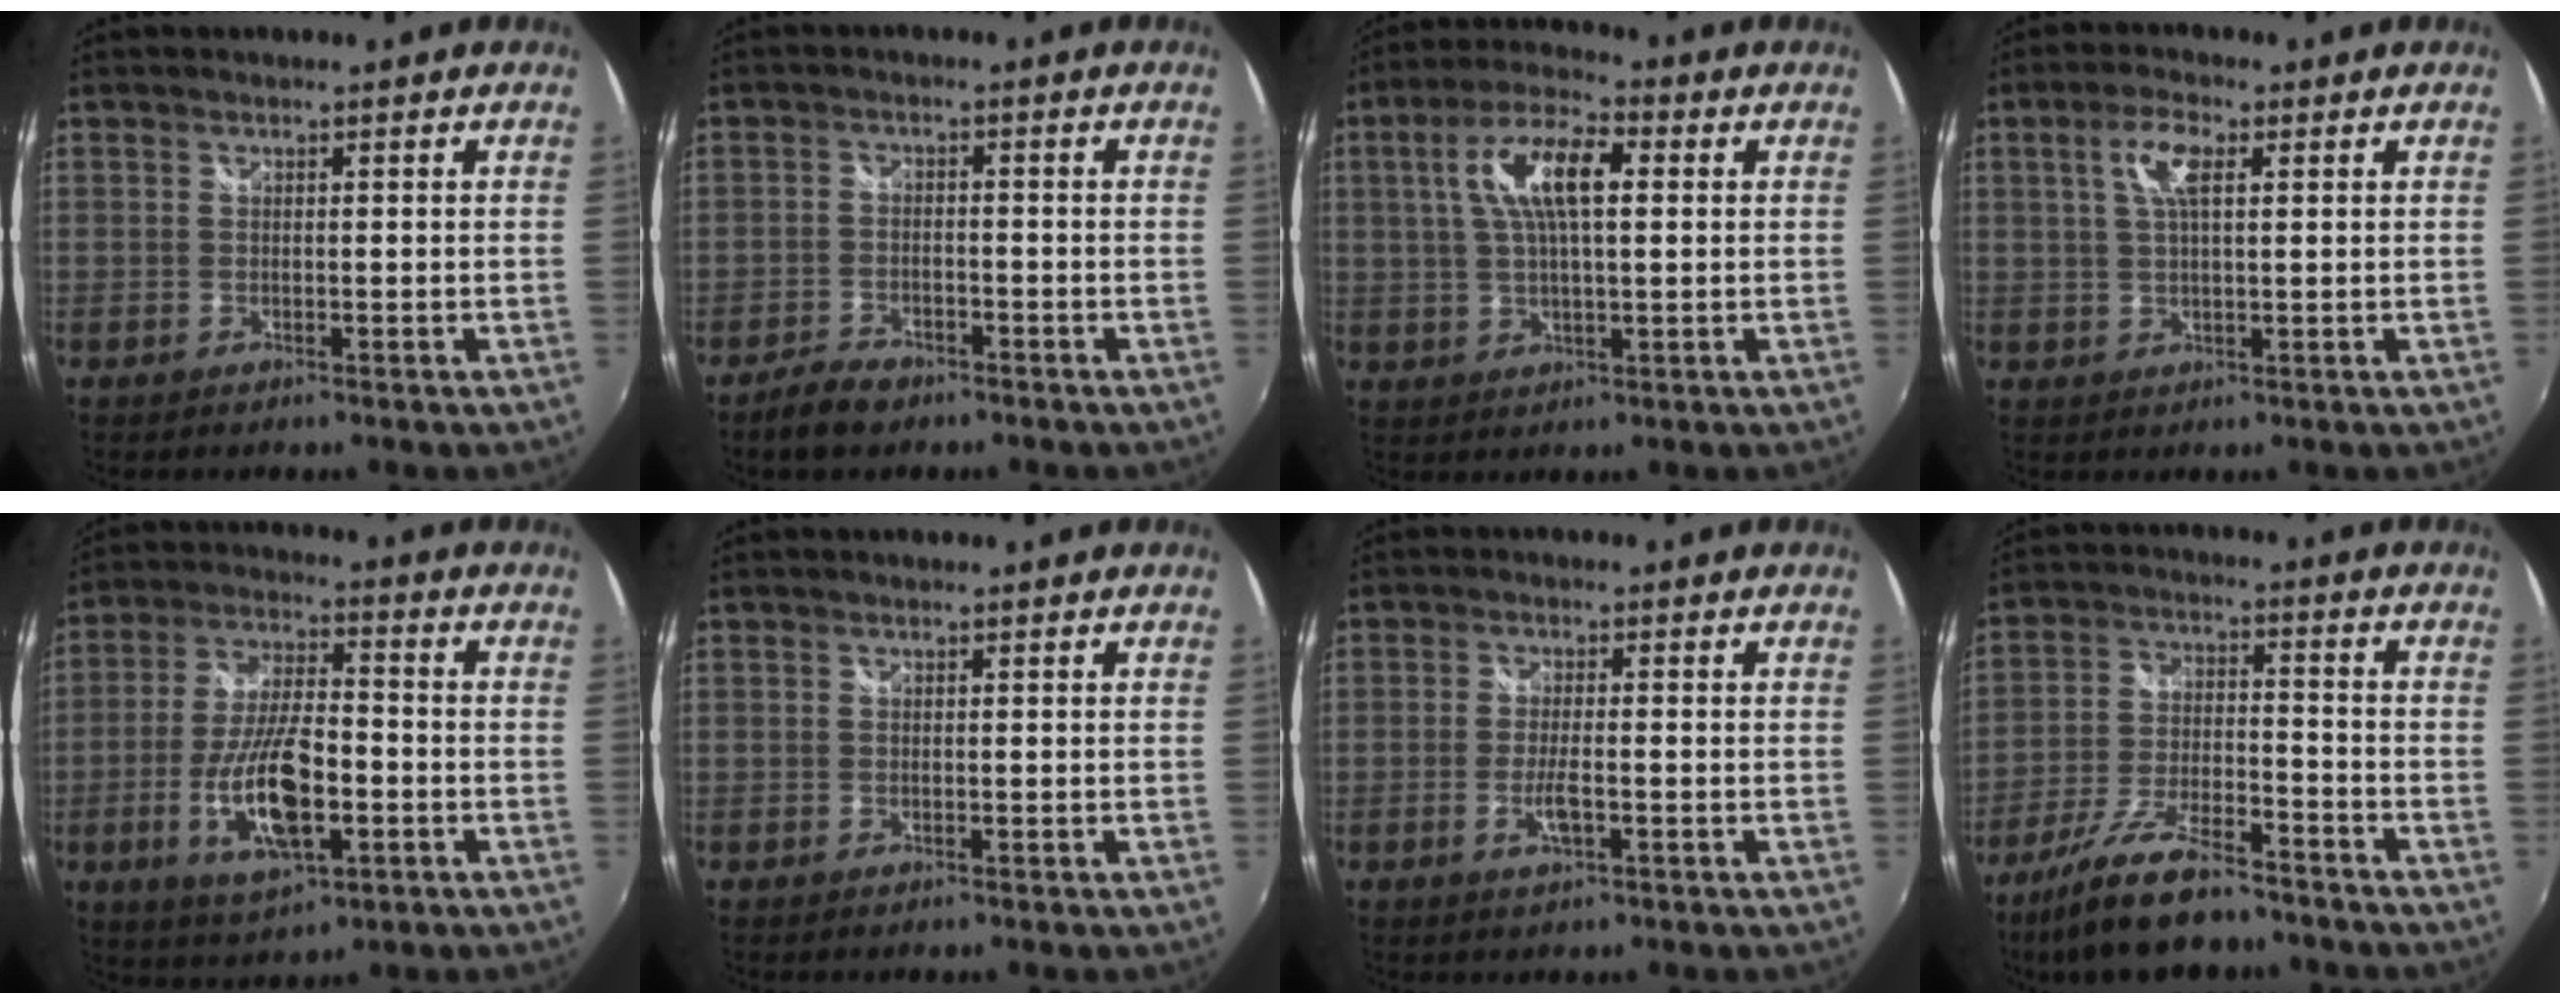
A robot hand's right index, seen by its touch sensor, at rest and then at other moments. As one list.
[{"total": 5.2, "force": [-4.1, 2.2, 2.3], "torque": [-0.067, -0.006, -0.073]}, {"total": 10.6, "force": [2.5, 3.8, 9.6], "torque": [-0.182, 0.020, 0.044]}, {"total": 5.3, "force": [1.8, 1.7, 4.7], "torque": [-0.090, 0.008, 0.035]}, {"total": 14.5, "force": [-4.4, 5.2, 12.8], "torque": [-0.260, -0.012, -0.076]}, {"total": 0.0}, {"total": 3.6, "force": [-1.4, 0.9, 3.2], "torque": [-0.068, -0.006, -0.026]}, {"total": 15.0, "force": [-12.1, 3.7, 8.1], "torque": [-0.173, -0.026, -0.210]}]